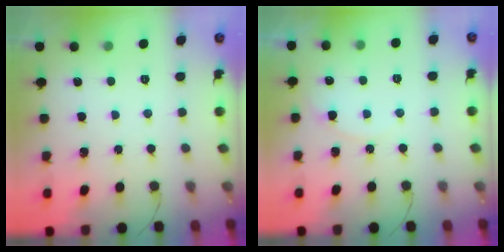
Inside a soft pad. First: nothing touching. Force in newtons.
{"total": 3.7, "press": 3.7, "slide": 0.5}